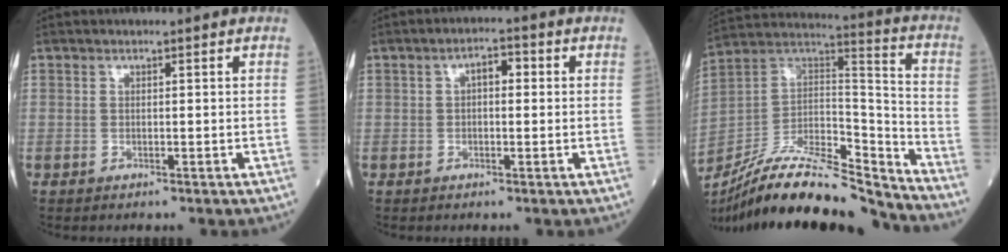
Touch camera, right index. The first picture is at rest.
{"total": 3.1, "force": [0.5, 1.4, 2.7], "torque": [-0.041, 0.017, 0.004]}
{"total": 21.8, "force": [-19.6, 2.7, 9.2], "torque": [-0.190, 0.023, -0.343]}